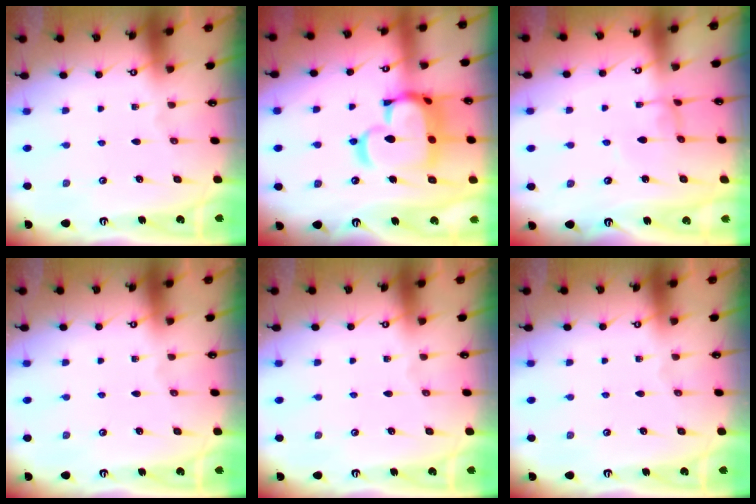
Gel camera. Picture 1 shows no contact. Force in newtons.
{"total": 17.7, "press": 17.6, "slide": 1.9}
{"total": 1.4, "press": 1.4, "slide": 0.1}
{"total": 0.0}
{"total": 0.0}
{"total": 0.0}